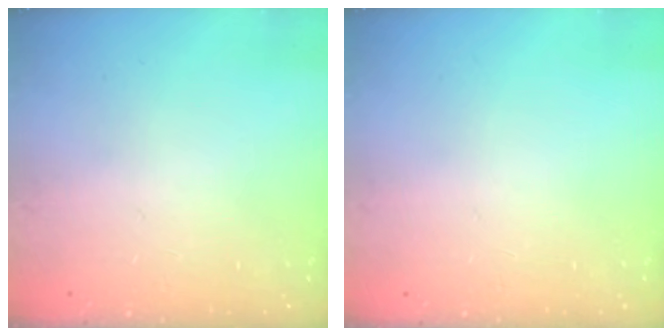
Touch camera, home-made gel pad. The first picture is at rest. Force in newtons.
{"total": 0.0}